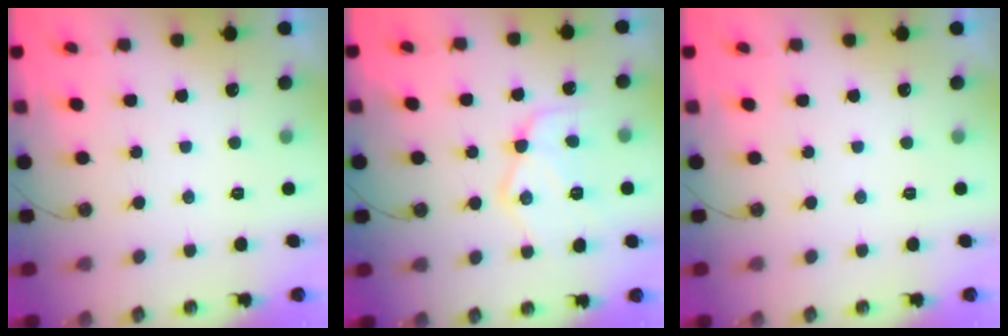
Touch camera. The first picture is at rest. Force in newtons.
{"total": 15.1, "press": 15.0, "slide": 1.3}
{"total": 0.0}